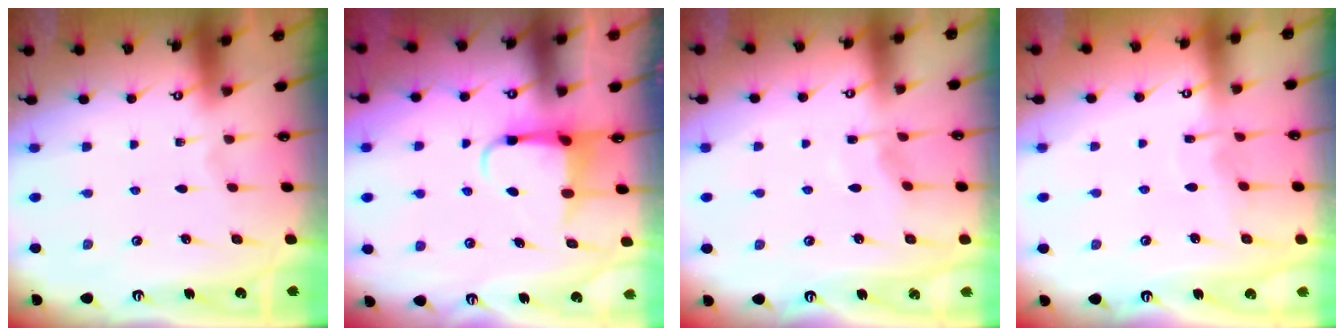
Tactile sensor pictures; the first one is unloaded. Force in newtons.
{"total": 4.4, "press": 4.4, "slide": 0.2}
{"total": 3.8, "press": 3.7, "slide": 0.6}
{"total": 5.2, "press": 5.2, "slide": 0.2}